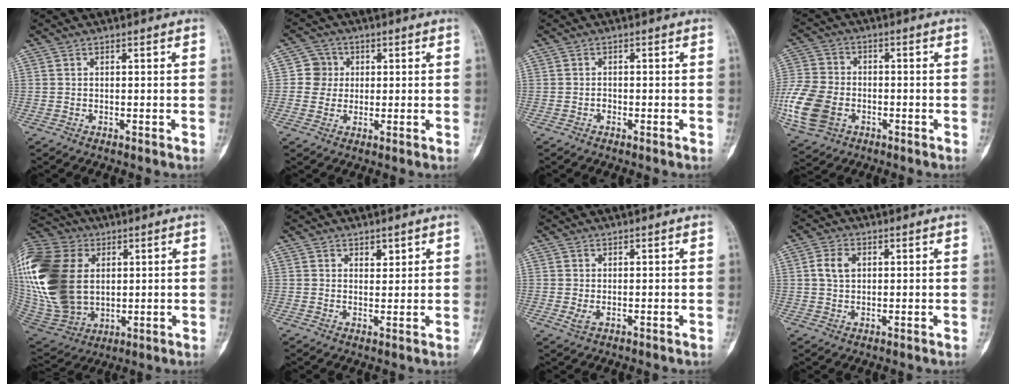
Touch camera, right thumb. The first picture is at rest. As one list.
[{"total": 4.7, "force": [0.5, 4.6, 0.6], "torque": [0.024, 0.008, 0.002]}, {"total": 0.7, "force": [-0.5, 0.4, 0.4], "torque": [-0.005, 0.002, -0.011]}, {"total": 15.1, "force": [-4.4, 11.0, 9.4], "torque": [-0.217, 0.005, -0.083]}, {"total": 30.6, "force": [5.1, 21.5, 21.1], "torque": [-0.481, 0.012, 0.110]}, {"total": 1.9, "force": [1.3, 1.2, 0.8], "torque": [0.003, -0.009, 0.020]}, {"total": 1.1, "force": [-0.1, 0.4, 1.0], "torque": [-0.022, -0.003, 0.002]}, {"total": 4.1, "force": [0.9, 2.9, 2.7], "torque": [-0.051, 0.002, 0.016]}]